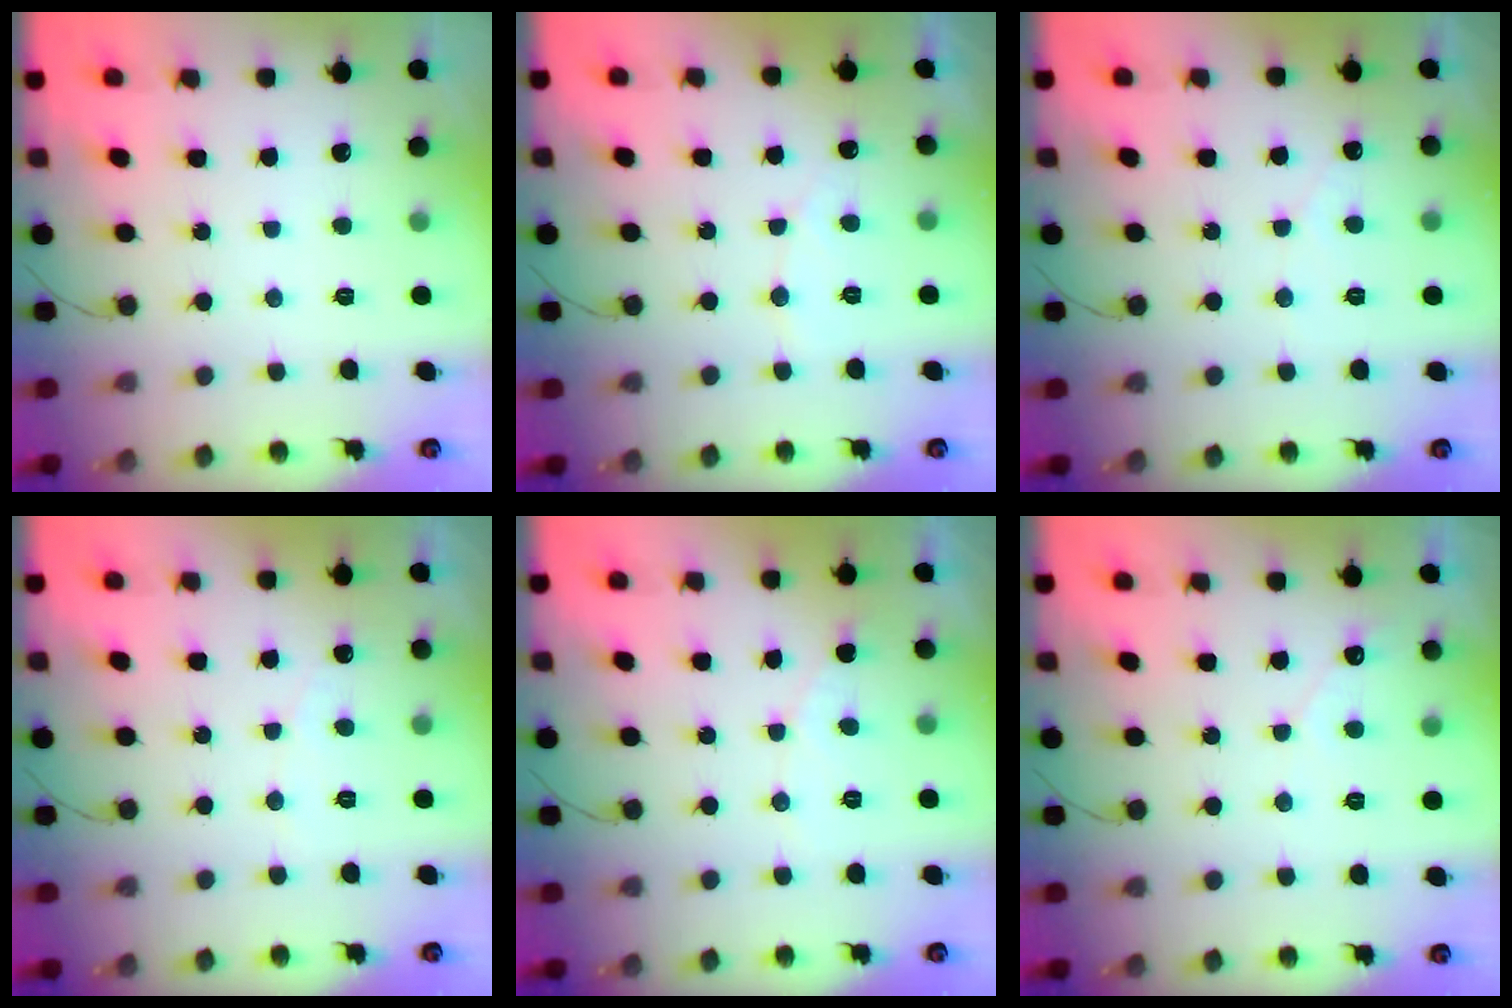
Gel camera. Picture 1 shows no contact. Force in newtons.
{"total": 3.5, "press": 3.5, "slide": 0.2}
{"total": 1.7, "press": 1.7, "slide": 0.0}
{"total": 2.3, "press": 2.3, "slide": 0.1}
{"total": 3.0, "press": 3.0, "slide": 0.2}
{"total": 2.9, "press": 2.9, "slide": 0.1}